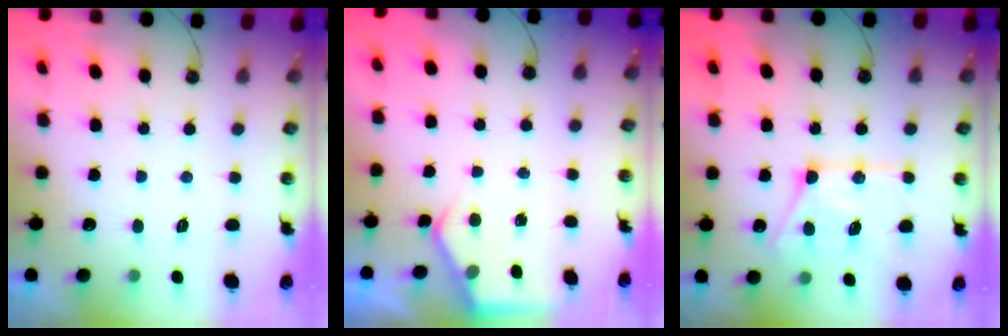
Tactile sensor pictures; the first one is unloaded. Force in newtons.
{"total": 3.7, "press": 3.6, "slide": 0.5}
{"total": 16.4, "press": 16.3, "slide": 1.6}